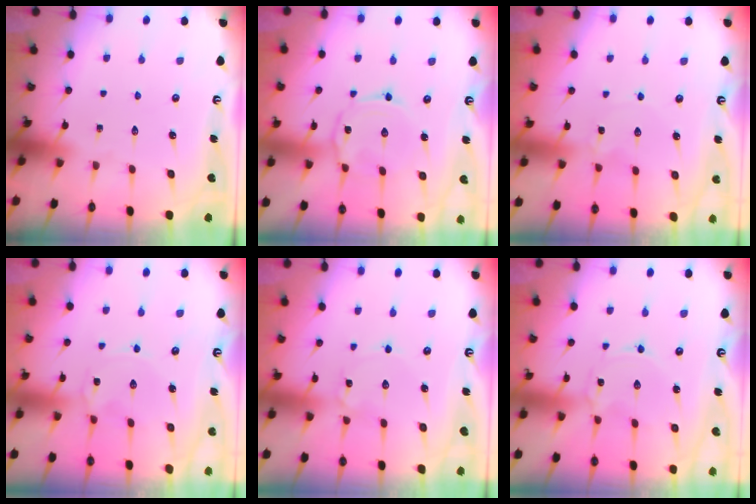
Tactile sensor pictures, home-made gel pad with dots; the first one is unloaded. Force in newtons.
{"total": 2.6, "press": 2.6, "slide": 0.4}
{"total": 1.0, "press": 1.0, "slide": 0.2}
{"total": 2.5, "press": 2.5, "slide": 0.4}
{"total": 1.1, "press": 1.1, "slide": 0.1}
{"total": 1.0, "press": 1.0, "slide": 0.2}